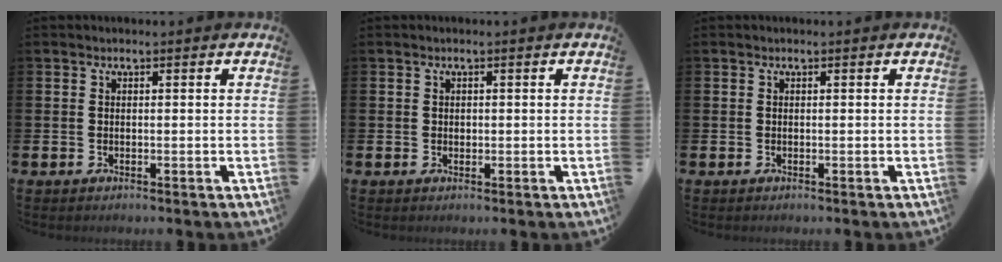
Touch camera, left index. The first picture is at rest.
{"total": 0.6, "force": [0.2, 0.5, 0.2], "torque": [0.005, 0.001, 0.001]}
{"total": 0.0}